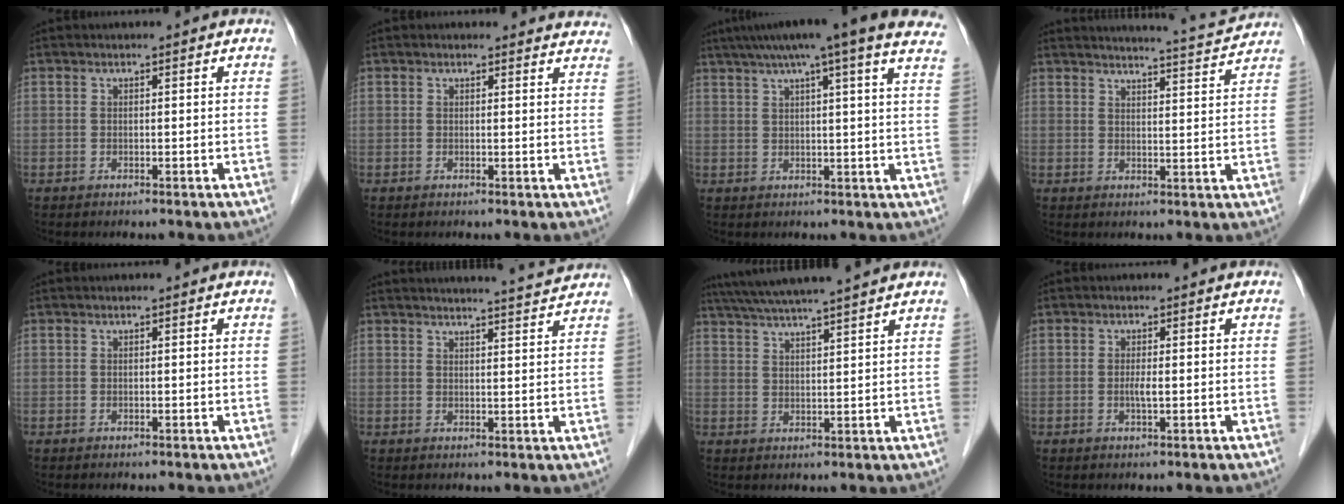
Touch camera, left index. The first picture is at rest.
{"total": 4.9, "force": [4.7, 1.4, 0.1], "torque": [0.016, -0.010, 0.025]}
{"total": 19.9, "force": [15.4, 0.3, 12.5], "torque": [-0.197, 0.029, 0.188]}
{"total": 9.0, "force": [8.9, -0.7, 1.7], "torque": [-0.036, -0.008, 0.109]}
{"total": 0.0}
{"total": 8.0, "force": [7.8, -0.7, 1.7], "torque": [-0.031, 0.002, 0.092]}
{"total": 13.2, "force": [11.6, -0.3, 6.3], "torque": [-0.114, 0.031, 0.171]}
{"total": 1.4, "force": [-0.2, 0.1, 1.3], "torque": [-0.029, -0.003, -0.004]}